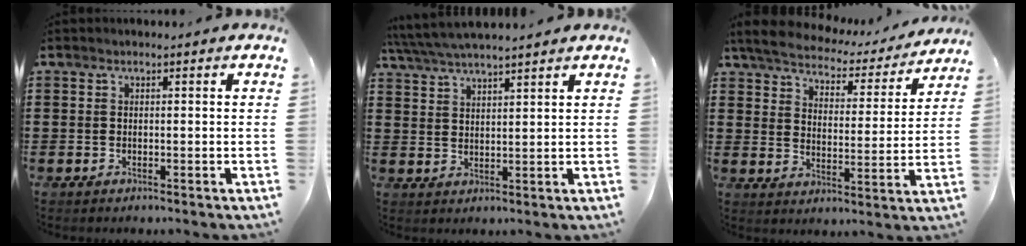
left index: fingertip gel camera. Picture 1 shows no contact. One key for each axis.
{"total": 4.2, "fx": 3.9, "fy": 0.0, "fz": 1.6, "tx": -0.043, "ty": -0.014, "tz": 0.070}
{"total": 4.3, "fx": 4.1, "fy": 0.9, "fz": 1.1, "tx": -0.047, "ty": -0.027, "tz": 0.064}